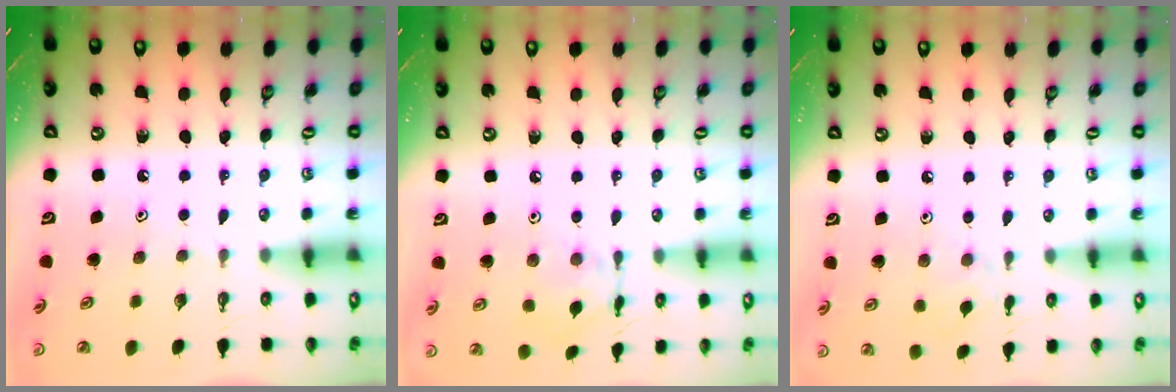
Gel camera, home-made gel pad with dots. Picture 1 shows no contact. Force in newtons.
{"total": 5.6, "press": 5.6, "slide": 0.3}
{"total": 2.8, "press": 2.7, "slide": 0.6}